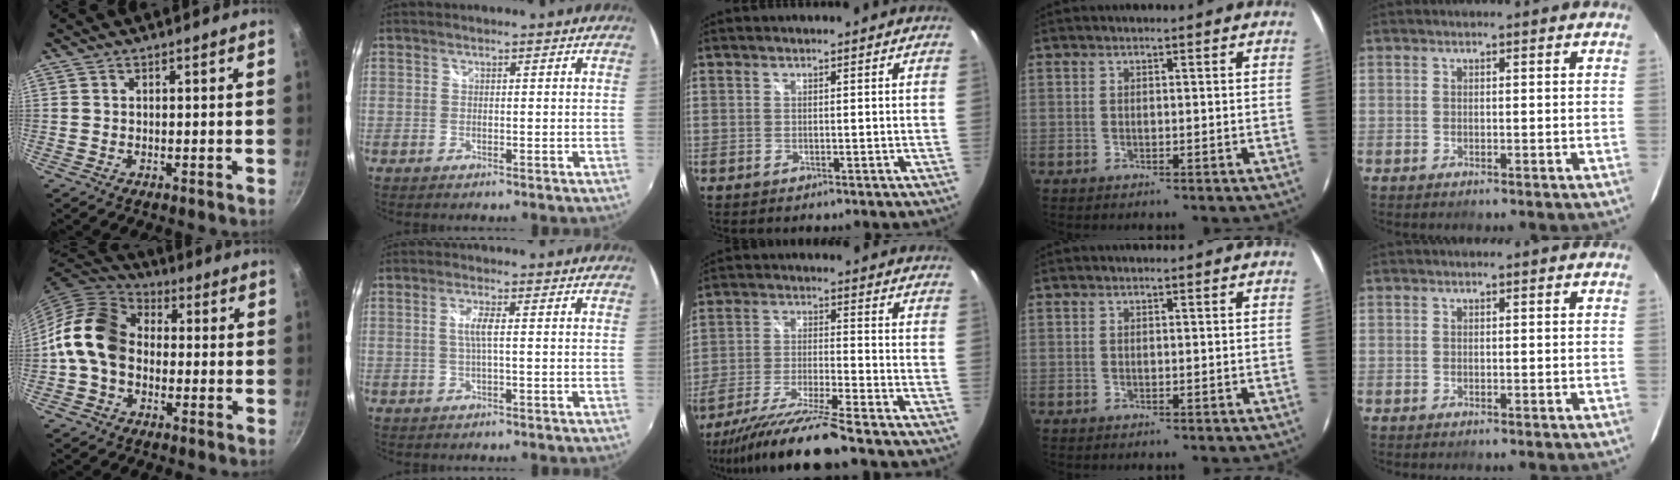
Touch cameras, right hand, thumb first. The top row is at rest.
{"thumb": {"total": 13.3, "force": [-0.9, 10.0, 8.7], "torque": [-0.132, 0.030, -0.039]}, "index": {"total": 2.9, "force": [0.1, 0.1, 2.8], "torque": [-0.056, 0.000, -0.001]}, "middle": {"total": 13.2, "force": [-11.3, -1.1, 6.6], "torque": [-0.139, -0.024, -0.204]}}